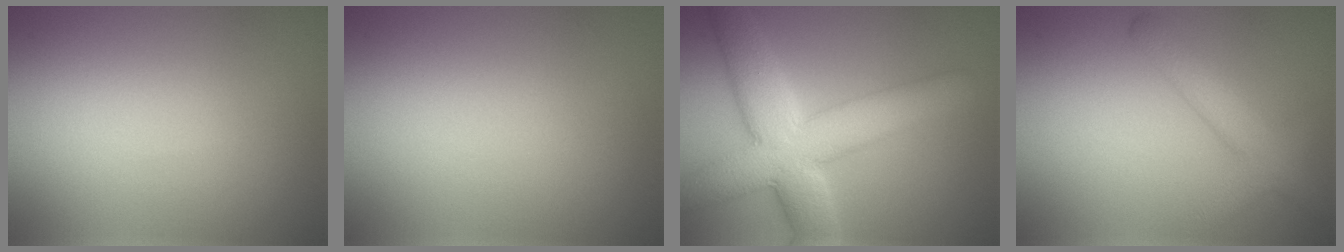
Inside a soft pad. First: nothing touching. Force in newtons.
{"total": 0.0}
{"total": 9.5, "press": 9.5, "slide": 0.7}
{"total": 3.6, "press": 3.6, "slide": 0.2}